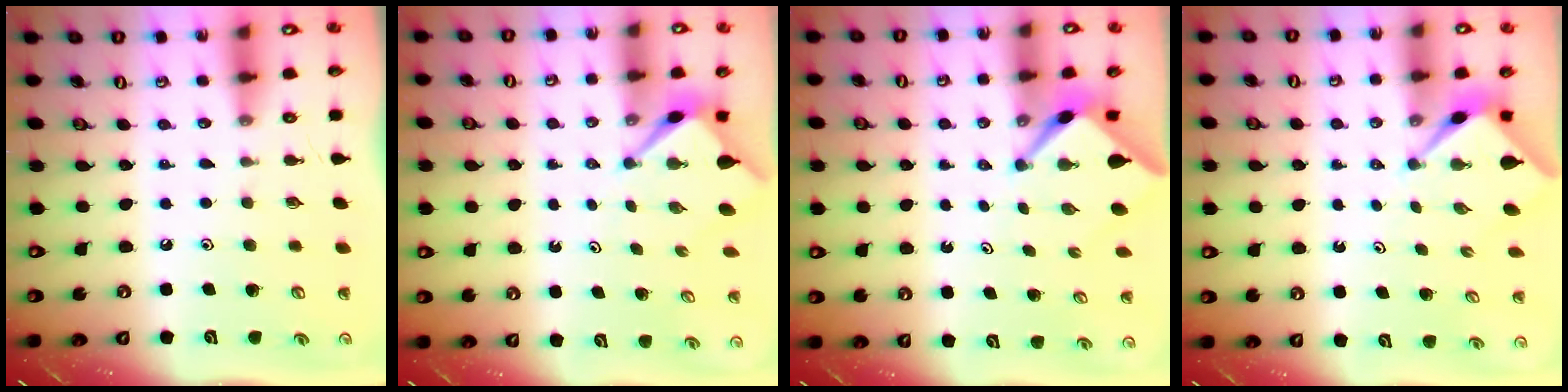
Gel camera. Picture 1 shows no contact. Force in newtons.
{"total": 3.0, "press": 3.0, "slide": 0.2}
{"total": 3.3, "press": 3.3, "slide": 0.2}
{"total": 2.6, "press": 2.6, "slide": 0.3}